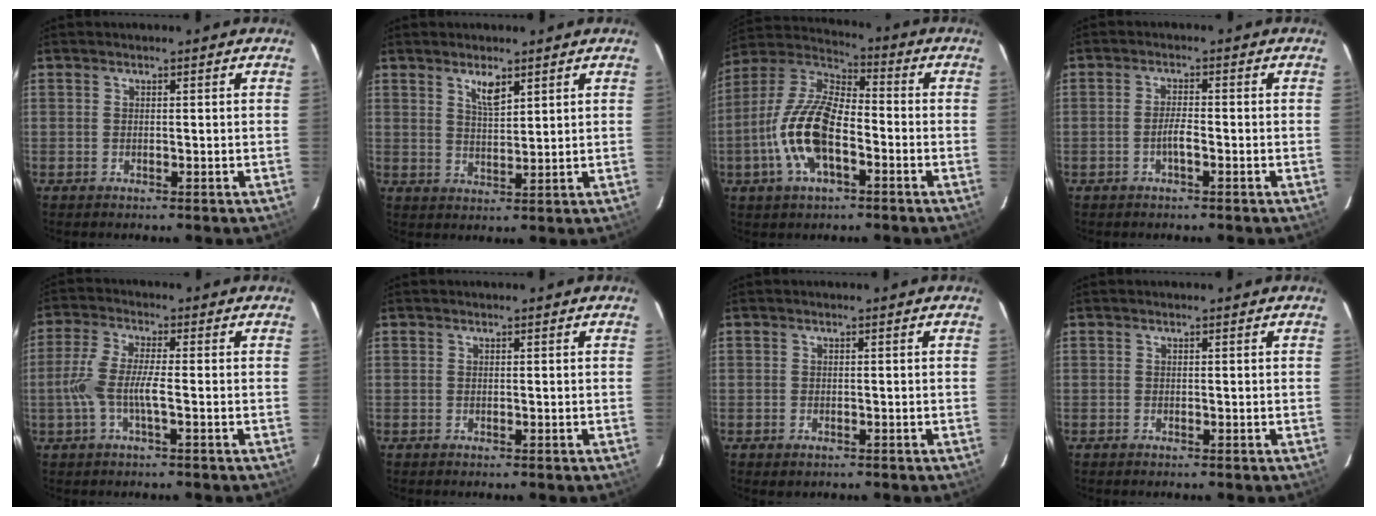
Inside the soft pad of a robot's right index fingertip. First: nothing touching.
{"total": 4.0, "force": [2.6, 1.3, 2.8], "torque": [-0.048, -0.004, 0.048]}
{"total": 15.0, "force": [-4.6, 6.6, 12.7], "torque": [-0.265, 0.003, -0.091]}
{"total": 2.5, "force": [-1.1, 0.3, 2.1], "torque": [-0.043, 0.004, -0.022]}
{"total": 6.8, "force": [-1.6, 1.0, 6.6], "torque": [-0.145, 0.001, -0.032]}
{"total": 0.0}
{"total": 1.0, "force": [-0.6, 0.8, 0.4], "torque": [-0.006, -0.001, -0.008]}
{"total": 0.0}